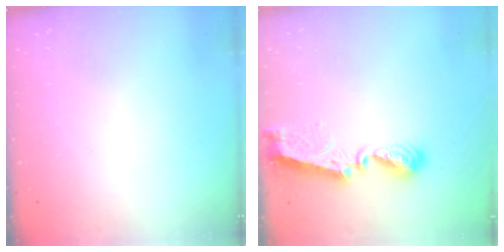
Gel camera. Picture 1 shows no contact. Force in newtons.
{"total": 9.2, "press": 9.2, "slide": 0.6}